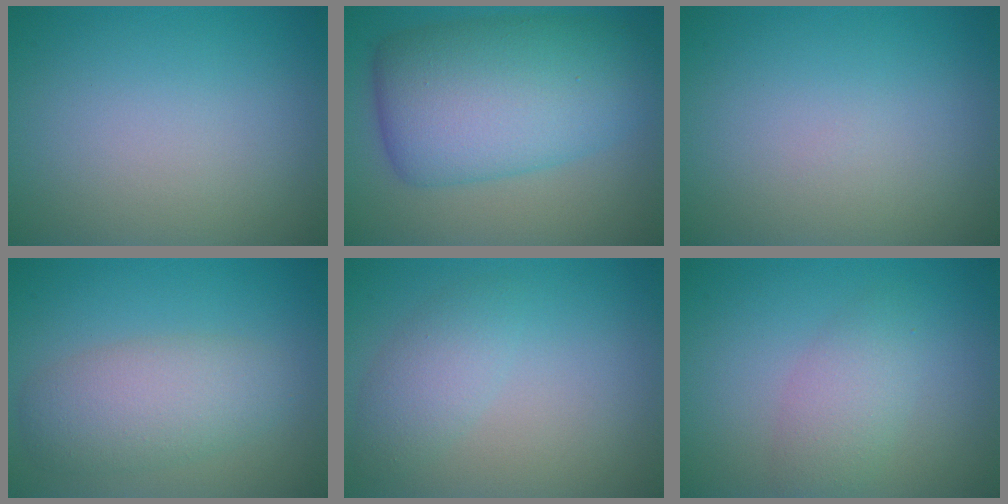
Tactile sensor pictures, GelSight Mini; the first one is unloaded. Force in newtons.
{"total": 10.5, "press": 10.5, "slide": 0.2}
{"total": 0.0}
{"total": 4.7, "press": 4.7, "slide": 0.3}
{"total": 2.4, "press": 2.4, "slide": 0.2}
{"total": 2.8, "press": 2.8, "slide": 0.1}